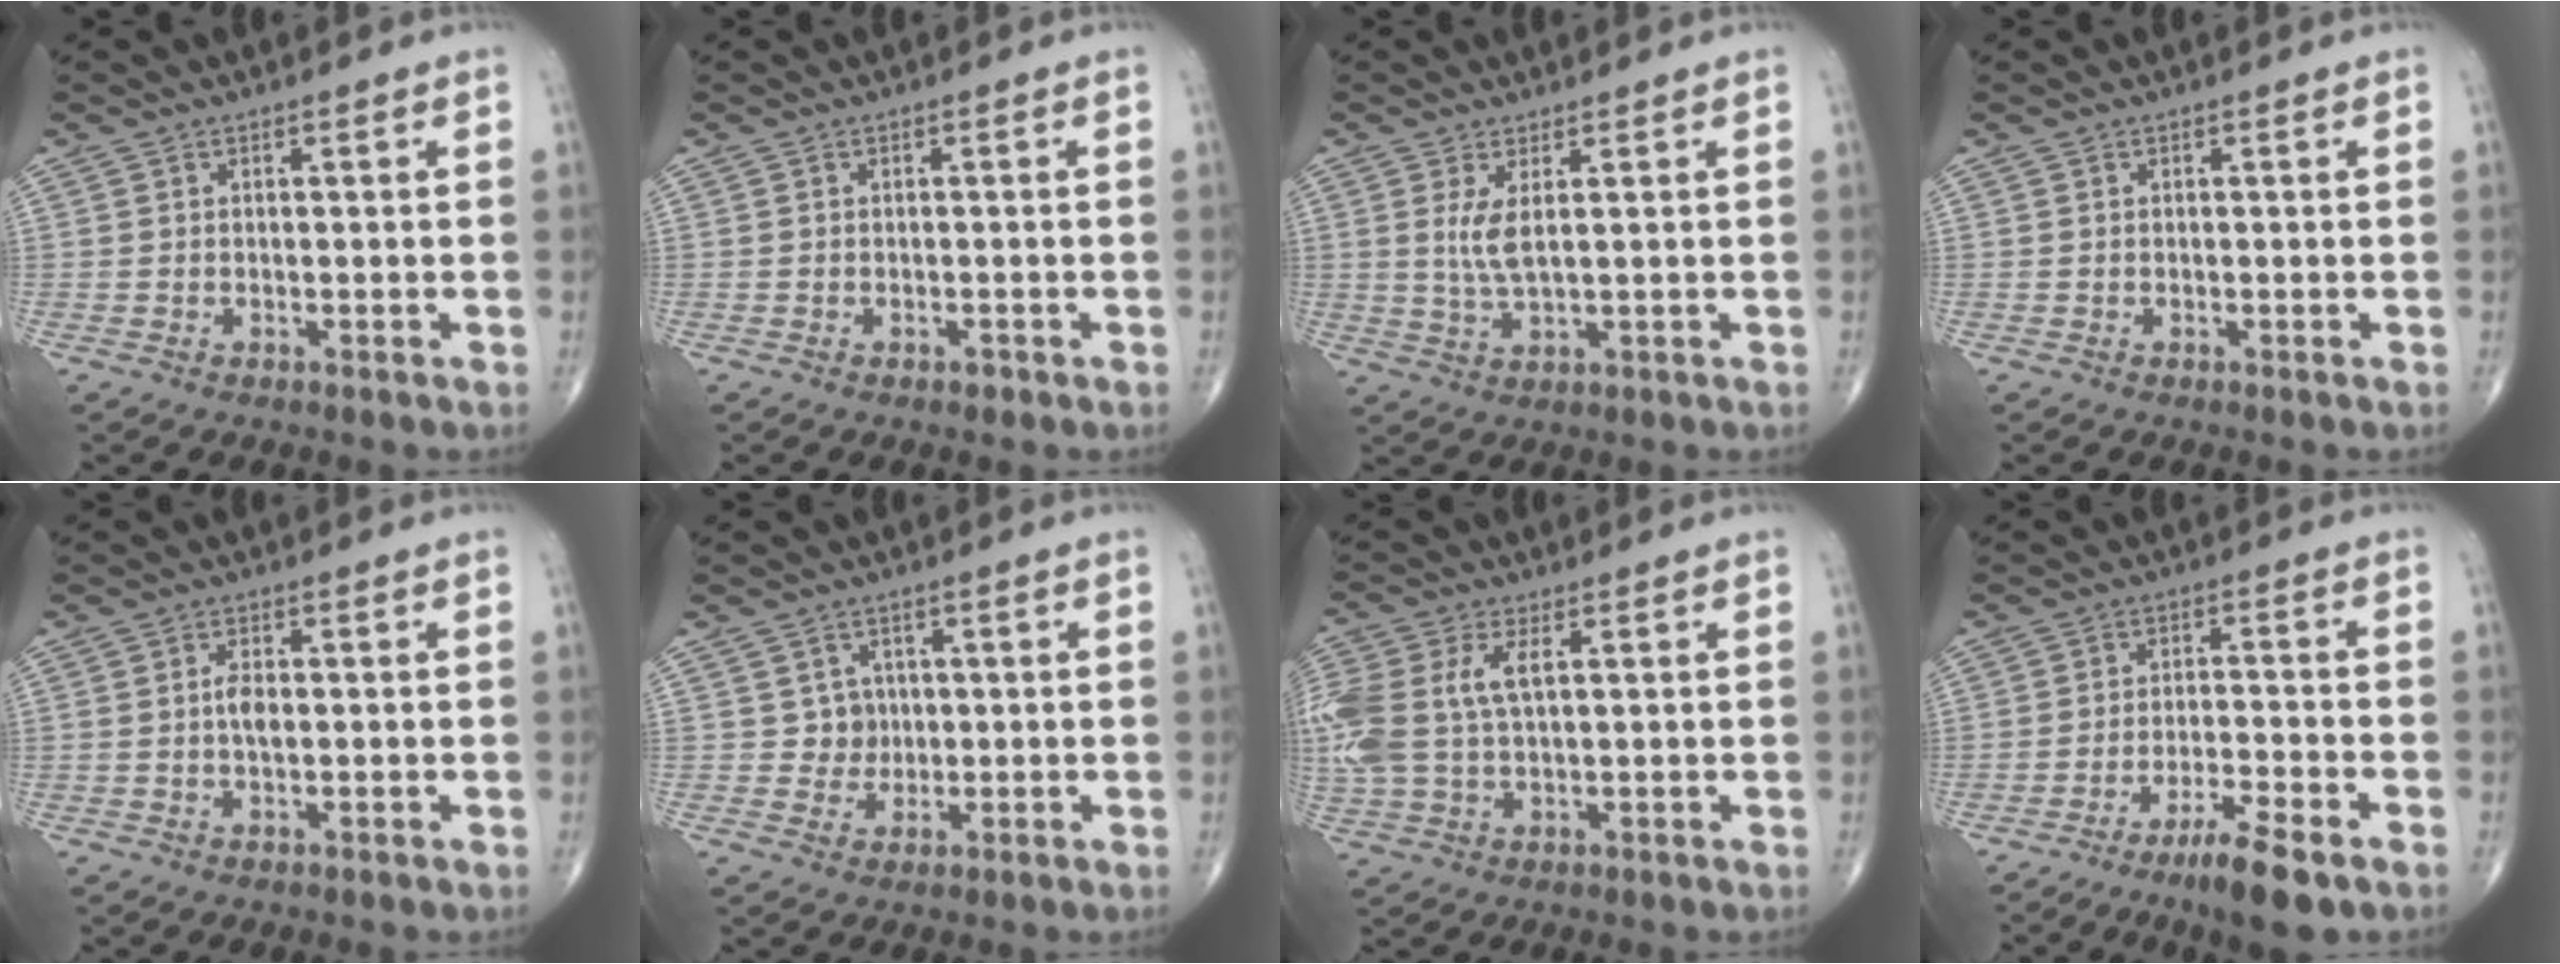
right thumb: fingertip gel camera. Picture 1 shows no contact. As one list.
[{"total": 0.6, "force": [-0.4, 0.3, 0.3], "torque": [-0.001, 0.001, -0.007]}, {"total": 4.2, "force": [1.1, 1.1, 3.9], "torque": [-0.085, -0.016, 0.028]}, {"total": 0.0}, {"total": 2.8, "force": [0.0, 1.4, 2.5], "torque": [-0.042, 0.001, -0.005]}, {"total": 3.8, "force": [0.5, 3.7, 0.8], "torque": [0.013, 0.004, 0.005]}, {"total": 14.9, "force": [2.7, 8.4, 12.0], "torque": [-0.312, 0.016, 0.053]}, {"total": 8.3, "force": [-5.3, 1.3, 6.2], "torque": [-0.108, 0.021, -0.088]}]